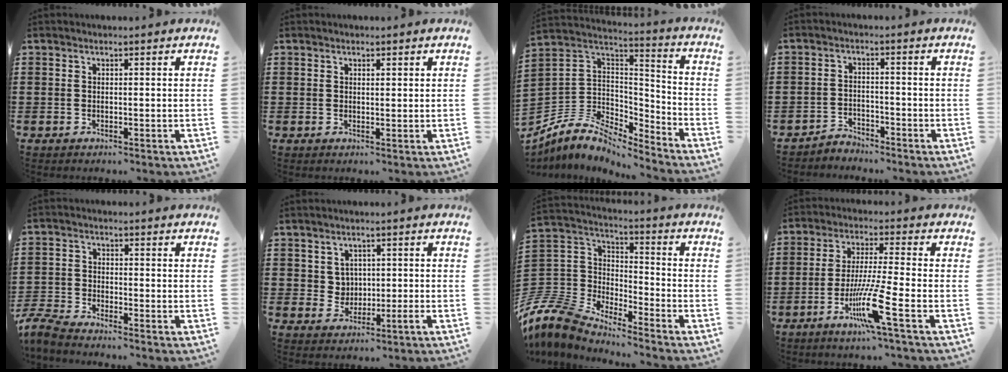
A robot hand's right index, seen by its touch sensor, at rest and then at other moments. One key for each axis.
{"total": 0.7, "fx": 0.4, "fy": 0.3, "fz": 0.4, "tx": -0.009, "ty": 0.003, "tz": 0.008}
{"total": 6.8, "fx": -4.6, "fy": 4.1, "fz": 2.8, "tx": -0.088, "ty": -0.005, "tz": -0.096}
{"total": 2.5, "fx": -2.5, "fy": 0.6, "fz": -0.2, "tx": -0.007, "ty": 0.003, "tz": -0.054}
{"total": 3.9, "fx": -3.9, "fy": 0.1, "fz": 0.8, "tx": -0.037, "ty": -0.009, "tz": -0.085}
{"total": 2.1, "fx": 0.4, "fy": 1.8, "fz": 1.1, "tx": -0.028, "ty": 0.003, "tz": 0.007}
{"total": 8.1, "fx": -7.6, "fy": 2.5, "fz": 1.7, "tx": -0.092, "ty": -0.014, "tz": -0.167}
{"total": 9.5, "fx": -4.5, "fy": -0.2, "fz": 8.4, "tx": -0.171, "ty": -0.016, "tz": -0.088}